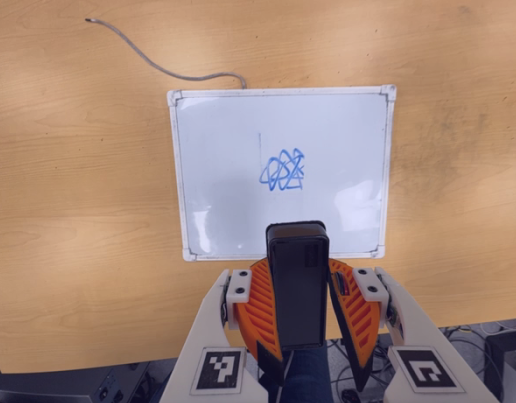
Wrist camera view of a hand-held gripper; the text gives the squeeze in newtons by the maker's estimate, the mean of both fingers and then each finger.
{"total": 7.3, "left": 7.5, "right": 7.0}